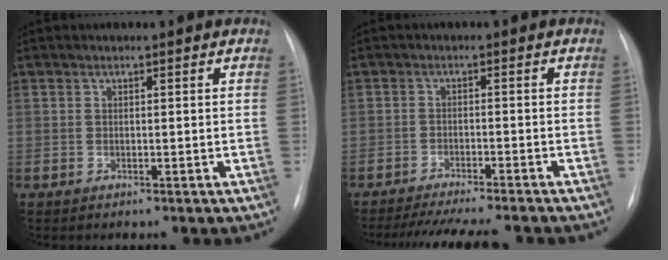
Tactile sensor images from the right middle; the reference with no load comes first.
{"total": 13.3, "force": [-11.9, 1.1, 5.9], "torque": [-0.083, -0.018, -0.161]}